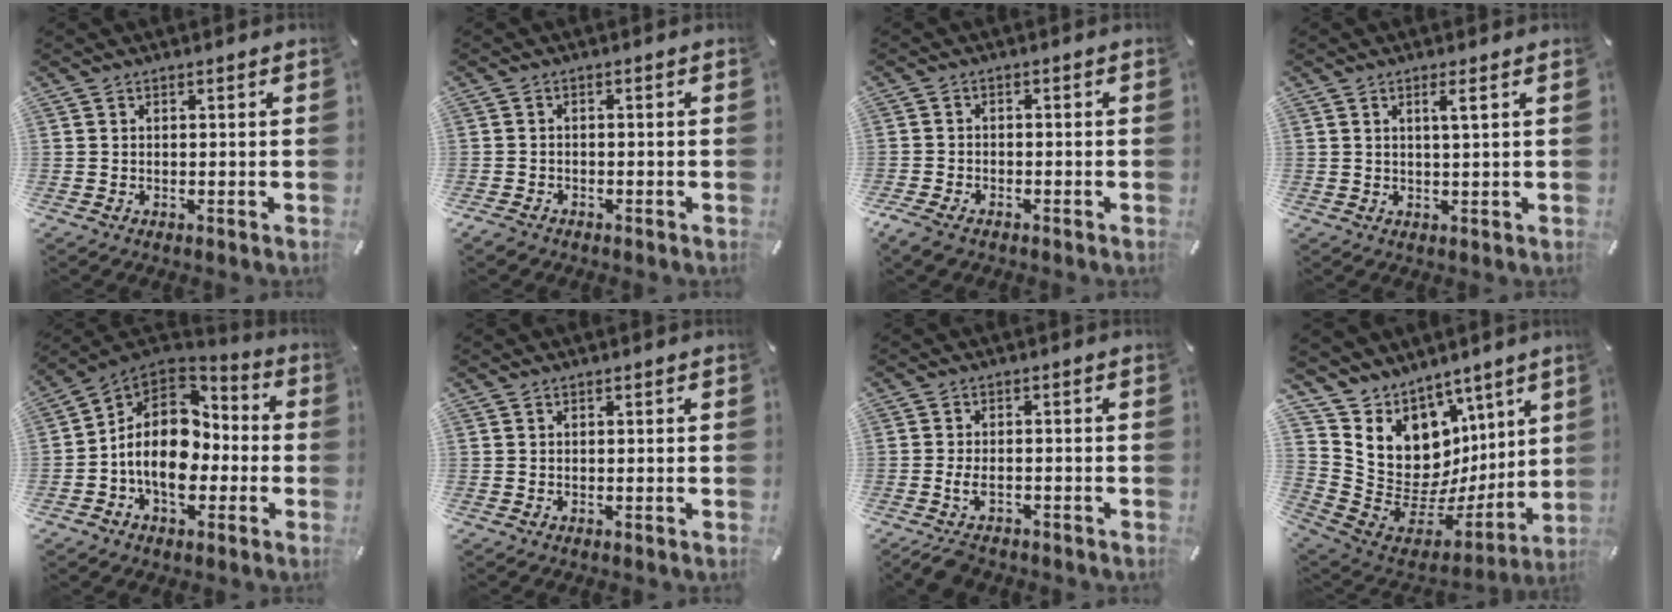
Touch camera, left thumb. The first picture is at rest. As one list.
[{"total": 1.7, "force": [-1.4, 0.9, 0.5], "torque": [-0.017, 0.005, -0.032]}, {"total": 3.2, "force": [-2.4, 1.6, 1.4], "torque": [-0.044, 0.005, -0.051]}, {"total": 2.9, "force": [1.2, 0.0, 2.6], "torque": [-0.053, -0.002, 0.018]}, {"total": 15.0, "force": [-1.7, 11.1, 10.0], "torque": [-0.197, 0.006, -0.031]}, {"total": 0.0}, {"total": 4.1, "force": [-2.4, 2.0, 2.7], "torque": [-0.057, 0.009, -0.047]}, {"total": 11.1, "force": [4.0, 10.3, 1.6], "torque": [-0.019, -0.099, 0.097]}]